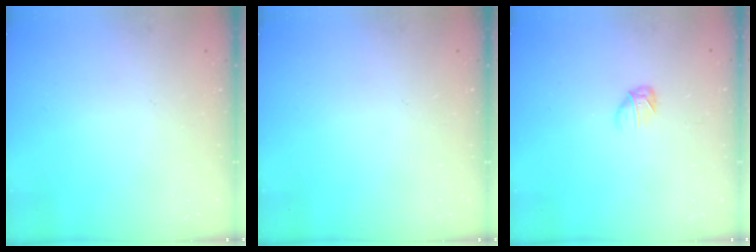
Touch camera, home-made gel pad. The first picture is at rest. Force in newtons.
{"total": 0.0}
{"total": 2.7, "press": 2.7, "slide": 0.7}